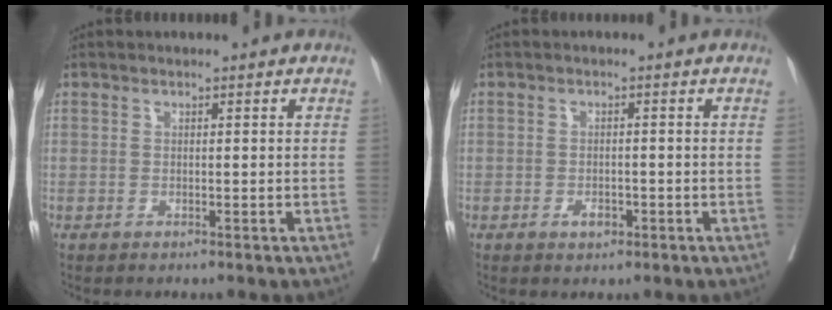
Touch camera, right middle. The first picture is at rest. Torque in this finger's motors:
{"motor_torque": [0.57, -0.22, 0.00, -0.01]}